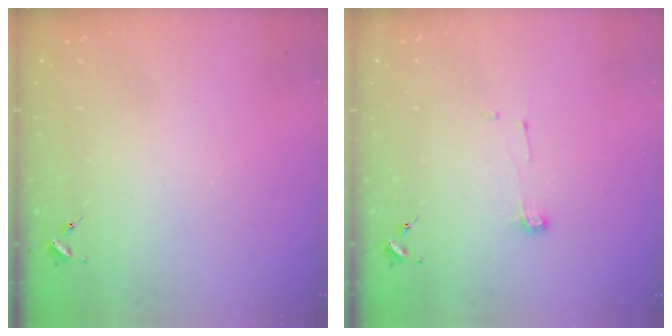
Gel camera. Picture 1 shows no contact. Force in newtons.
{"total": 3.9, "press": 3.9, "slide": 0.5}